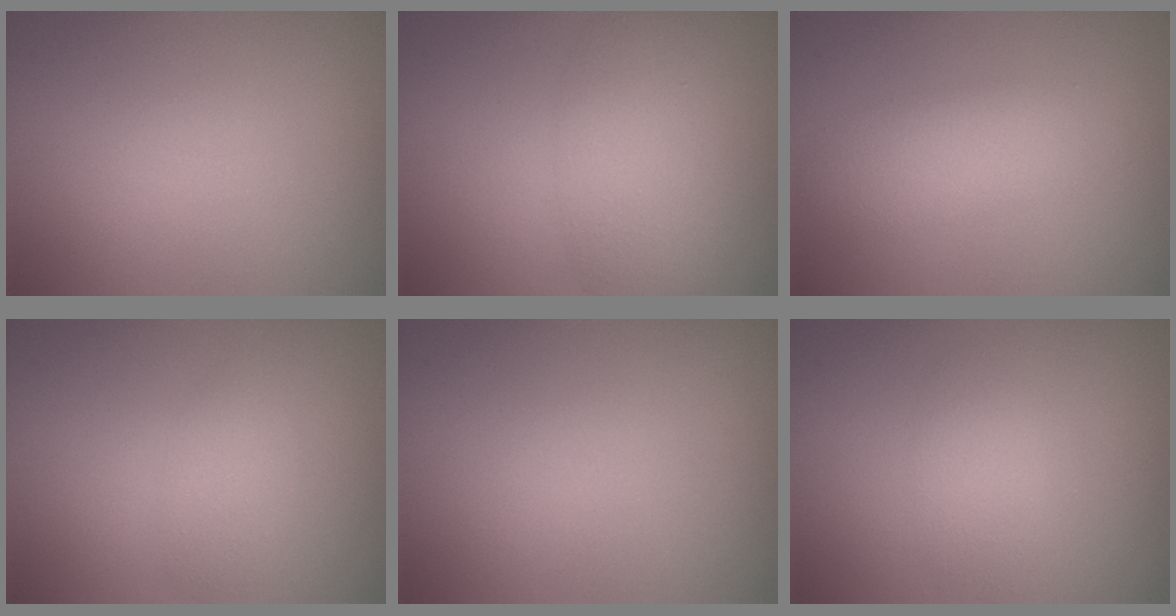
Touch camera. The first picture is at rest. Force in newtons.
{"total": 4.4, "press": 4.4, "slide": 0.1}
{"total": 2.8, "press": 2.8, "slide": 0.1}
{"total": 1.8, "press": 1.8, "slide": 0.0}
{"total": 0.0}
{"total": 1.8, "press": 1.8, "slide": 0.1}